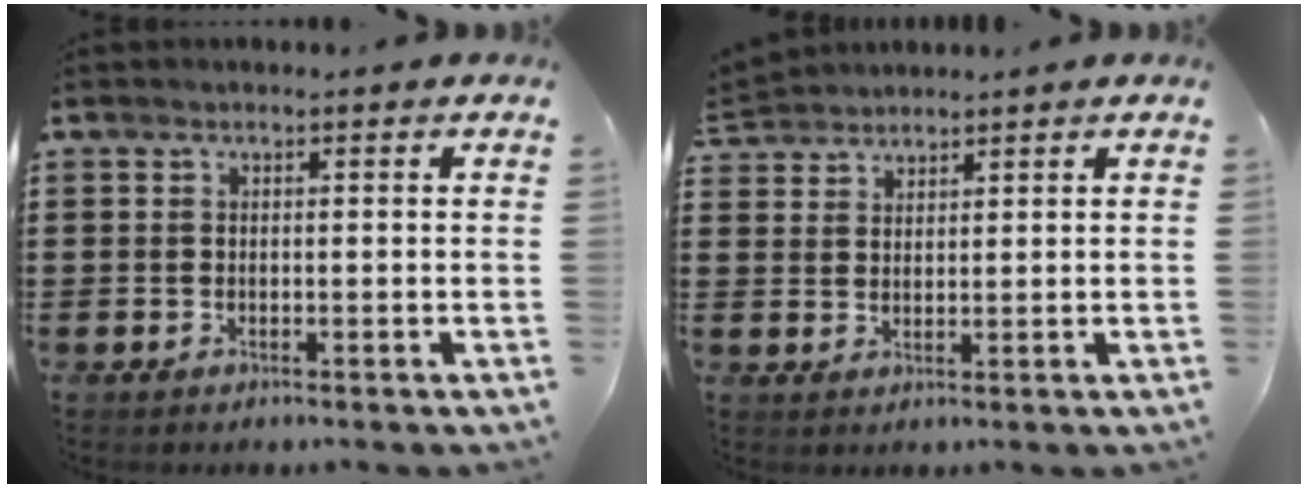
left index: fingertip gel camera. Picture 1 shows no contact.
{"total": 2.7, "force": [2.5, 0.7, -0.3], "torque": [-0.003, -0.003, 0.050]}